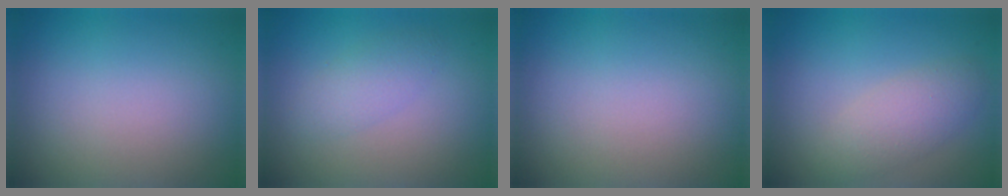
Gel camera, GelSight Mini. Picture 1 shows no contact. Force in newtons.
{"total": 2.0, "press": 2.0, "slide": 0.0}
{"total": 0.0}
{"total": 3.0, "press": 3.0, "slide": 0.1}